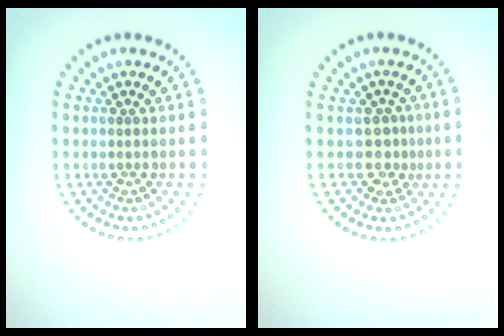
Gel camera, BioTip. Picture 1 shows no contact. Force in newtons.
{"total": 2.0, "press": 1.5, "slide": 1.3}